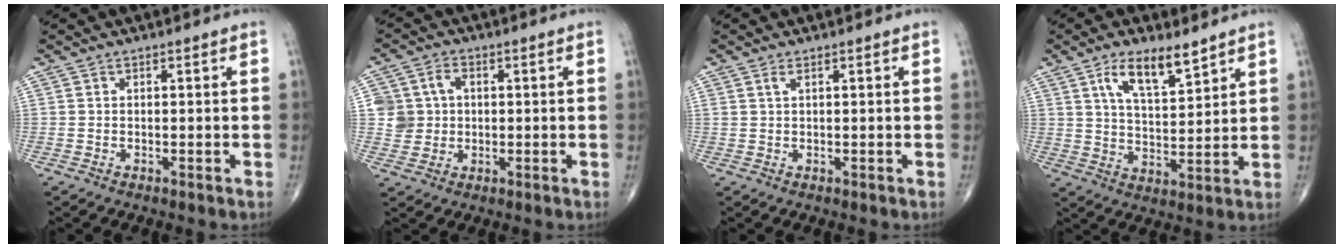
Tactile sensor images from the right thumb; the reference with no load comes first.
{"total": 6.5, "force": [0.8, 6.1, 2.1], "torque": [-0.012, 0.006, 0.014]}
{"total": 1.0, "force": [0.6, 0.3, 0.7], "torque": [-0.016, 0.004, 0.015]}
{"total": 9.5, "force": [5.8, 3.4, 6.7], "torque": [-0.106, -0.035, 0.111]}